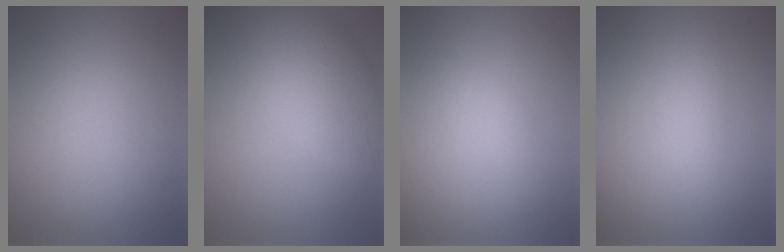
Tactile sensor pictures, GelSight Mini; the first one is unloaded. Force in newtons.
{"total": 6.5, "press": 6.5, "slide": 0.2}
{"total": 1.0, "press": 1.0, "slide": 0.0}
{"total": 1.8, "press": 1.8, "slide": 0.1}